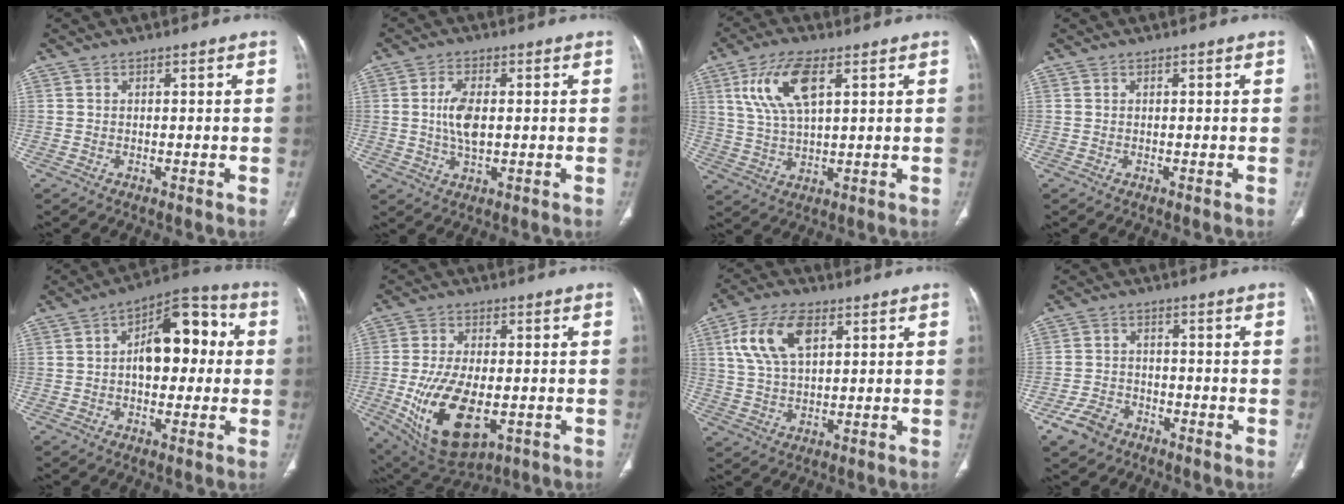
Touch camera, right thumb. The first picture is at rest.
{"total": 6.1, "force": [0.4, 3.1, 5.3], "torque": [-0.105, 0.000, 0.008]}
{"total": 10.9, "force": [4.4, 4.4, 8.9], "torque": [-0.185, -0.005, 0.090]}
{"total": 0.0}
{"total": 13.8, "force": [1.2, 7.8, 11.3], "torque": [-0.128, 0.034, 0.009]}
{"total": 16.5, "force": [-3.7, 8.8, 13.5], "torque": [-0.246, -0.010, -0.041]}
{"total": 11.3, "force": [4.2, 6.0, 8.6], "torque": [-0.167, 0.000, 0.082]}
{"total": 5.8, "force": [-3.7, 3.8, 2.2], "torque": [-0.041, 0.020, -0.065]}